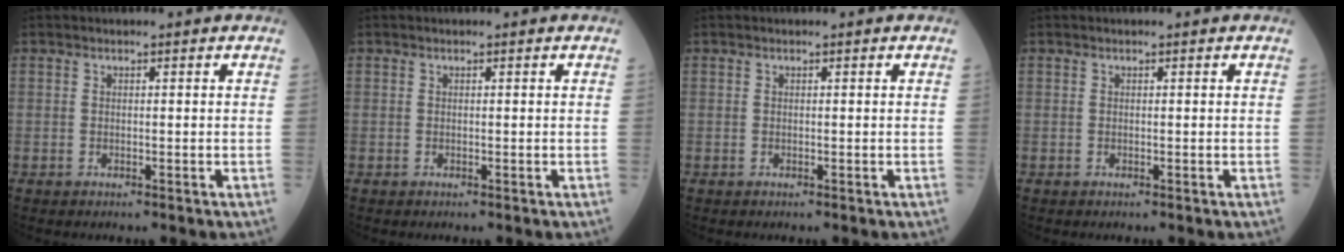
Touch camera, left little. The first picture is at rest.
{"total": 0.0}
{"total": 0.0}
{"total": 0.0}